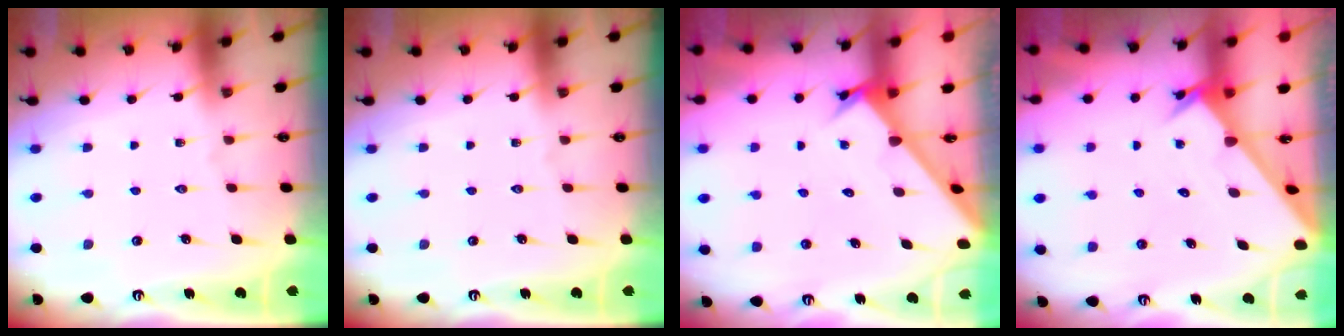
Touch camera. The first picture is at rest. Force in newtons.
{"total": 0.0}
{"total": 2.6, "press": 2.6, "slide": 0.3}
{"total": 2.0, "press": 2.0, "slide": 0.1}